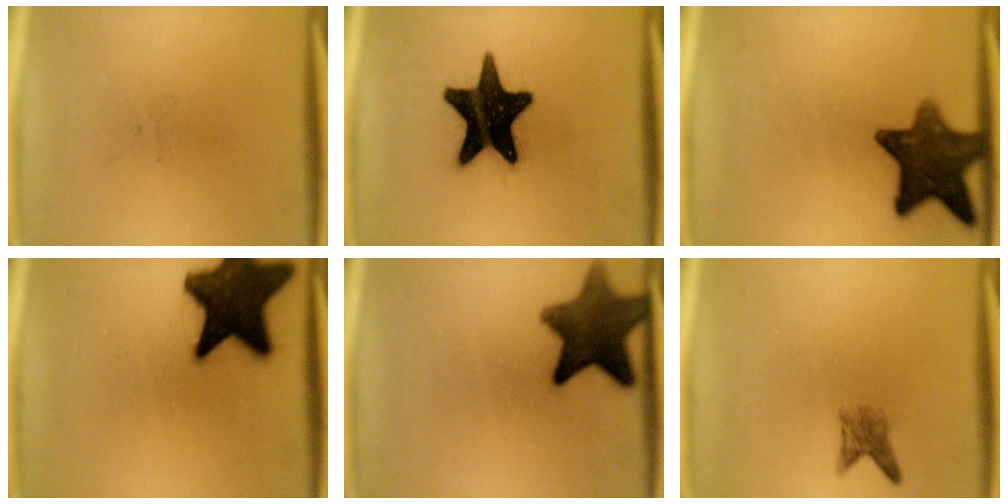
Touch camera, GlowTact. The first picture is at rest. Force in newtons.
{"total": 19.5}
{"total": 11.7}
{"total": 18.4}
{"total": 11.6}
{"total": 2.3}